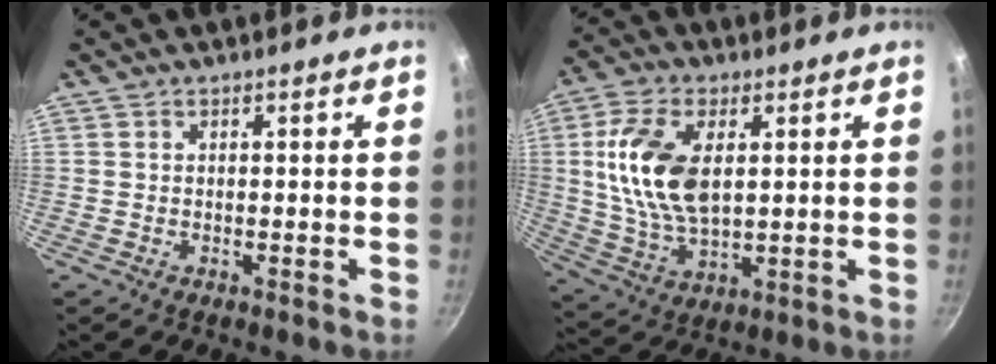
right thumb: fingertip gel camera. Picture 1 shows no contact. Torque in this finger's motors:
{"motor_torque": [-0.70, 1.42, 1.50, -0.01, 0.49]}